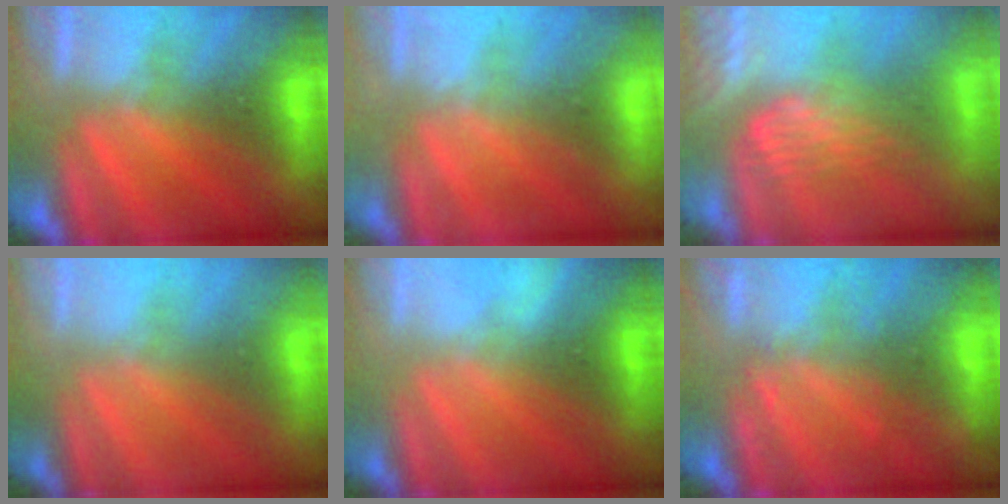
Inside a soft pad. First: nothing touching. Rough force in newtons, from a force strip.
{"total": 2.4}
{"total": 3.9}
{"total": 3.2}
{"total": 2.7}
{"total": 2.3}